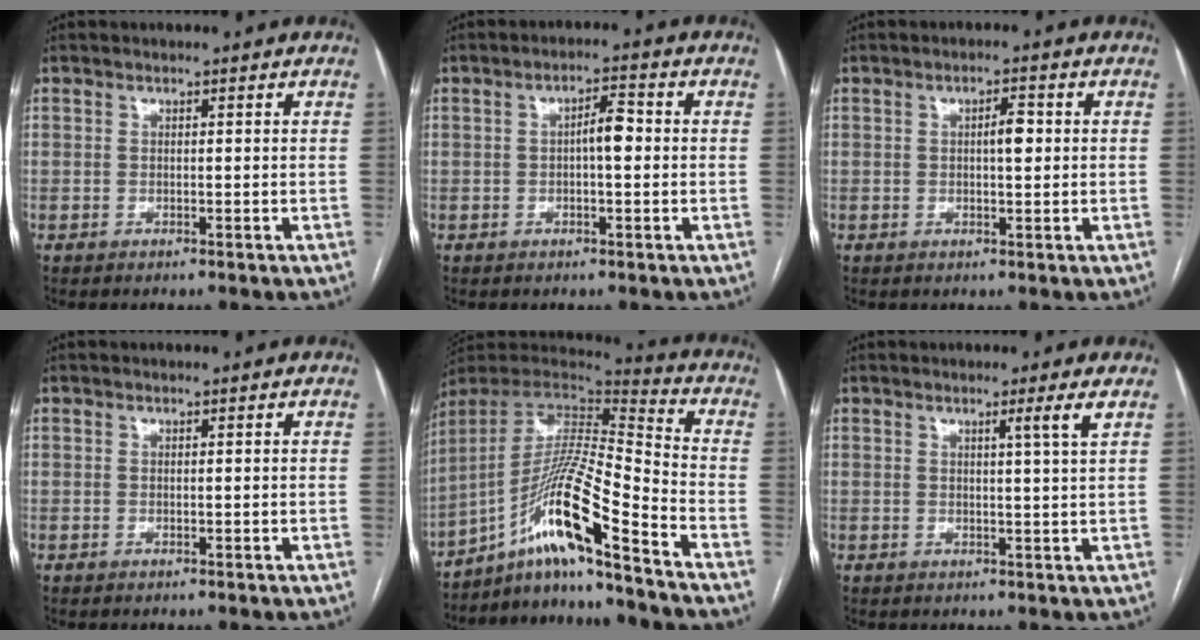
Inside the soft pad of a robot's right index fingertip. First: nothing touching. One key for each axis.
{"total": 3.6, "fx": -0.1, "fy": 1.0, "fz": 3.5, "tx": -0.055, "ty": 0.011, "tz": -0.004}
{"total": 2.7, "fx": 0.3, "fy": 0.8, "fz": 2.6, "tx": -0.041, "ty": 0.004, "tz": 0.005}
{"total": 0.0}
{"total": 16.5, "fx": -10.8, "fy": -0.4, "fz": 12.5, "tx": -0.240, "ty": 0.007, "tz": -0.194}
{"total": 2.4, "fx": 1.3, "fy": -0.9, "fz": 1.8, "tx": -0.030, "ty": -0.010, "tz": 0.023}